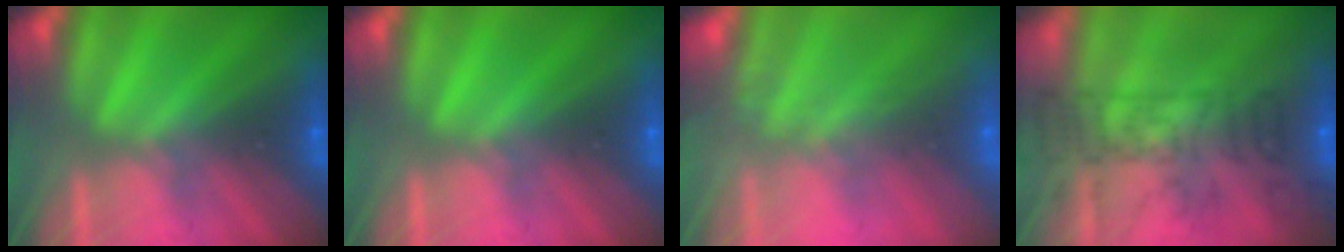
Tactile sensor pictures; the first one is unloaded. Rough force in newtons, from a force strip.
{"total": 0.0}
{"total": 9.1}
{"total": 9.0}